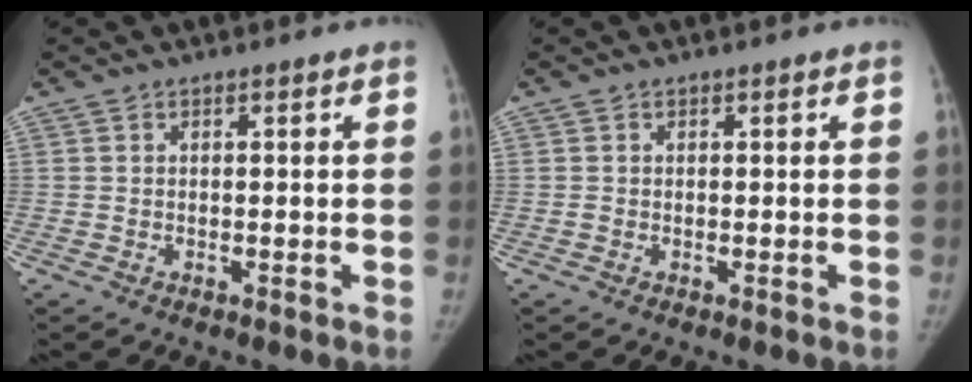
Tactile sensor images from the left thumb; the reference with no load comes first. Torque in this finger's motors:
{"motor_torque": [-0.10, 0.01, 0.00, -0.52, 0.01]}